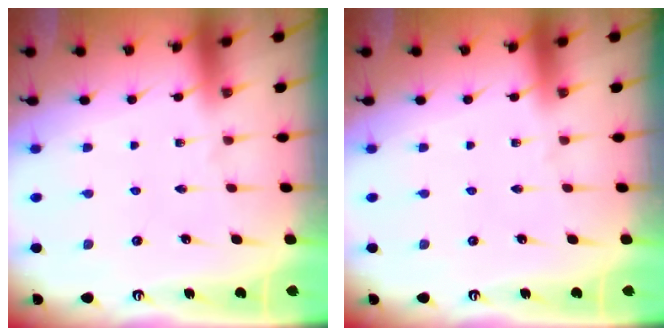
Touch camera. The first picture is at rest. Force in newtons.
{"total": 0.0}